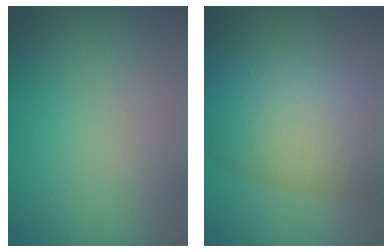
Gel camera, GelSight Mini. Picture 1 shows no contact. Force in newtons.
{"total": 9.2, "press": 9.2, "slide": 0.4}